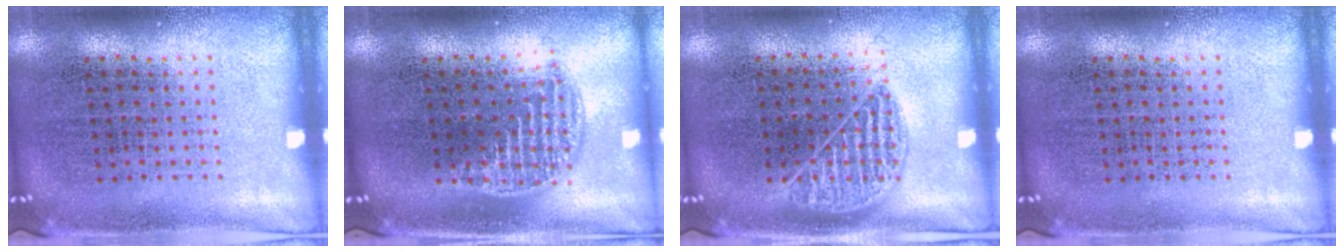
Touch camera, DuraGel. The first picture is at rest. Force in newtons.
{"total": 1.2, "press": 1.1, "slide": 0.6}
{"total": 1.0, "press": 0.8, "slide": 0.5}
{"total": 0.0}